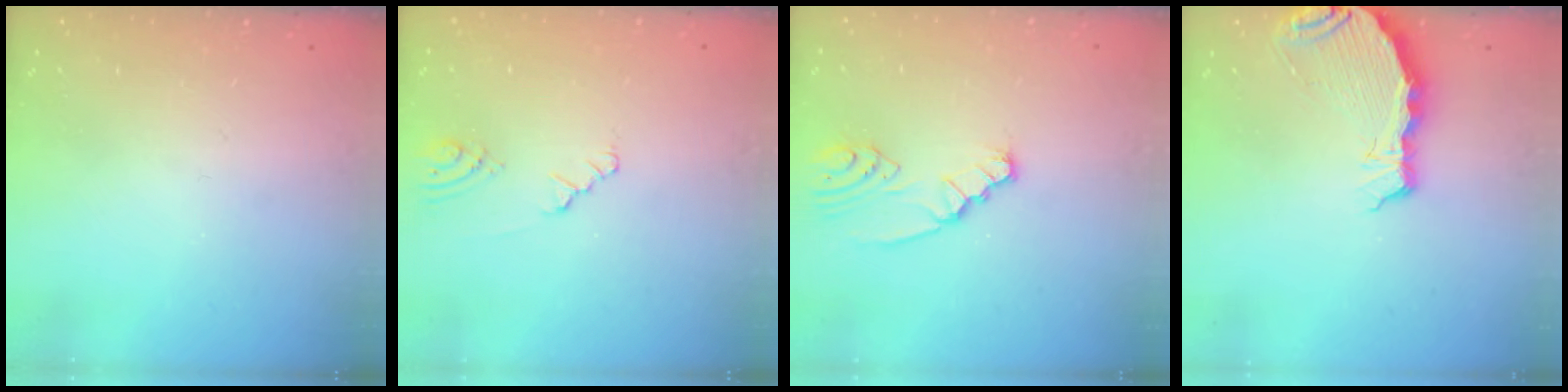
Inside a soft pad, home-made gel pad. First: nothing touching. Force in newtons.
{"total": 2.5, "press": 2.5, "slide": 0.4}
{"total": 2.4, "press": 2.4, "slide": 0.4}
{"total": 7.8, "press": 6.8, "slide": 3.8}